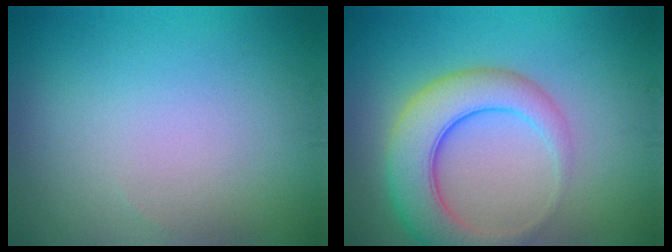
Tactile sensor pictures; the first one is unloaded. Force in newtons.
{"total": 6.7, "press": 6.7, "slide": 0.4}